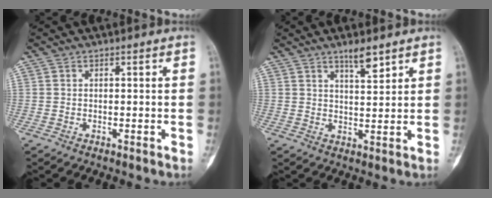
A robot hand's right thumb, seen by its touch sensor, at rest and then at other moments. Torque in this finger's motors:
{"motor_torque": [-0.64, 1.20, 0.25, -0.09, 0.20]}